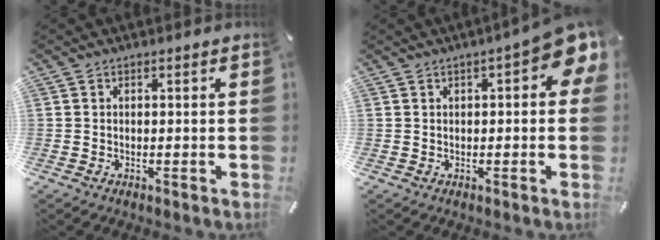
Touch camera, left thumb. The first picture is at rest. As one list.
[{"total": 8.1, "force": [2.6, 2.8, 7.1], "torque": [-0.098, -0.011, 0.043]}]